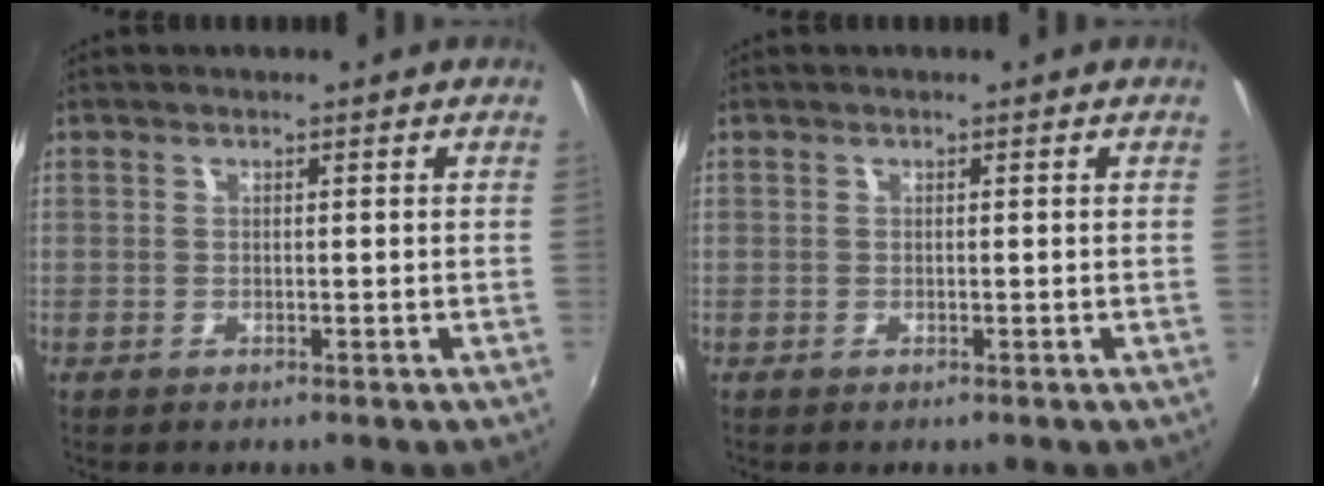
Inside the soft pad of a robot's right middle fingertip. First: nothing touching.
{"total": 0.0}